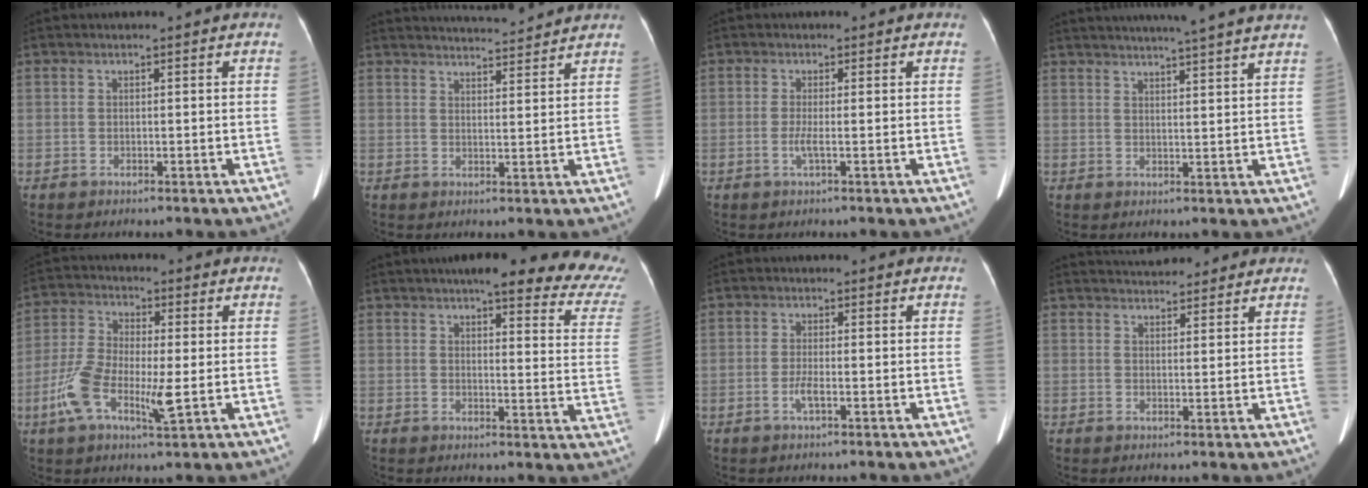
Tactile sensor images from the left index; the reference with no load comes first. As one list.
[{"total": 9.4, "force": [9.1, 0.1, 2.2], "torque": [-0.035, 0.011, 0.122]}, {"total": 1.6, "force": [-0.4, -0.1, 1.5], "torque": [-0.034, -0.002, -0.009]}, {"total": 15.6, "force": [13.9, -0.8, 7.2], "torque": [-0.119, 0.003, 0.174]}, {"total": 10.2, "force": [-2.3, 3.2, 9.4], "torque": [-0.198, 0.000, -0.042]}, {"total": 20.5, "force": [17.4, 3.2, 10.4], "torque": [-0.112, -0.025, 0.182]}, {"total": 2.0, "force": [-0.8, 0.2, 1.8], "torque": [-0.039, -0.002, -0.016]}, {"total": 7.6, "force": [7.1, 1.8, 2.2], "torque": [-0.030, 0.025, 0.092]}]